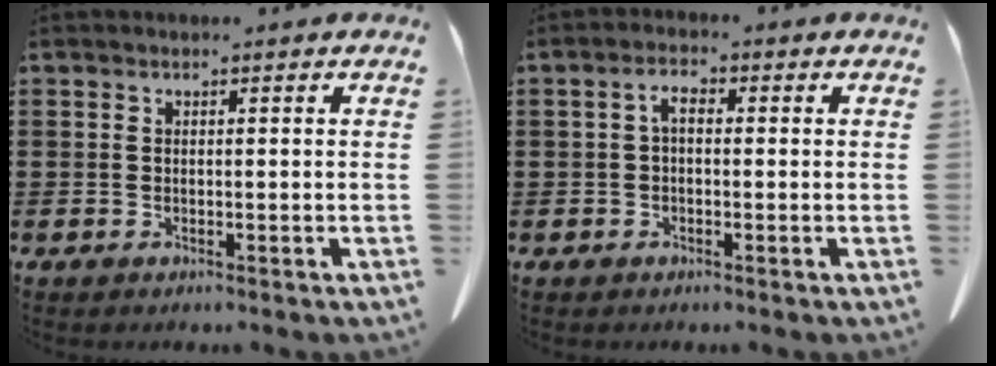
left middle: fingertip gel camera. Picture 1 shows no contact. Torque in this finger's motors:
{"motor_torque": [0.05, 0.04, 0.00, -0.01]}